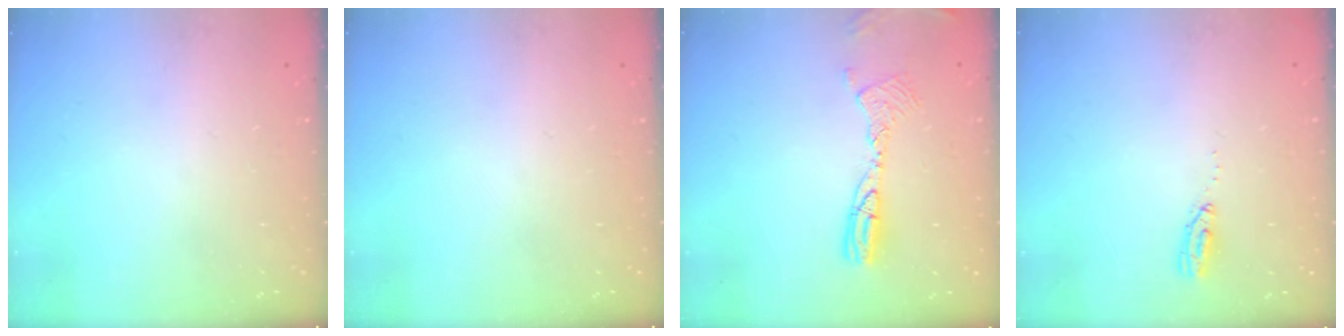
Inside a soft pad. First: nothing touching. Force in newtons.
{"total": 0.0}
{"total": 9.5, "press": 9.2, "slide": 2.4}
{"total": 4.9, "press": 4.9, "slide": 0.5}